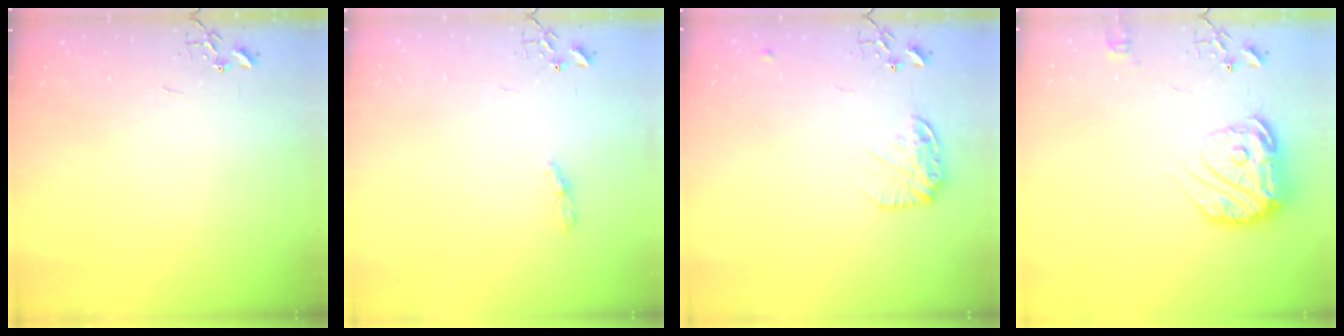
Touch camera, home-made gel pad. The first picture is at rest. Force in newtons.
{"total": 4.7, "press": 4.7, "slide": 0.4}
{"total": 12.3, "press": 12.3, "slide": 0.5}
{"total": 17.2, "press": 17.1, "slide": 1.4}